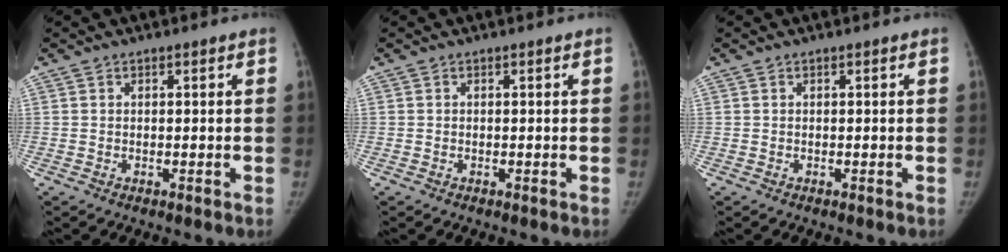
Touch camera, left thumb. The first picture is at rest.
{"total": 0.0}
{"total": 0.0}